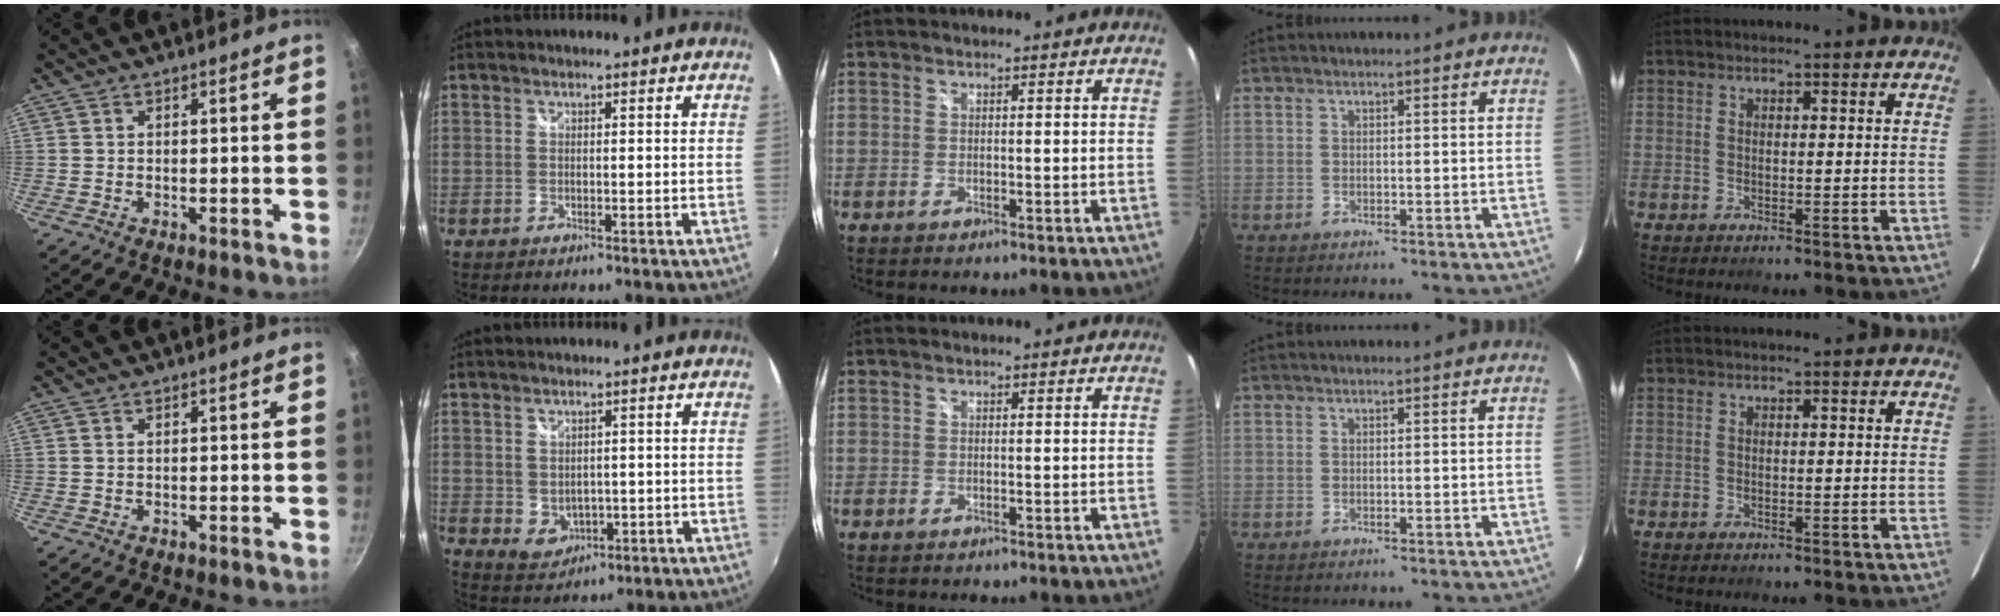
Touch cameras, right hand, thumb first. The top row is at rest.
{"index": {"total": 4.4, "force": [0.0, 3.7, 2.4], "torque": [-0.045, -0.003, 0.012]}}